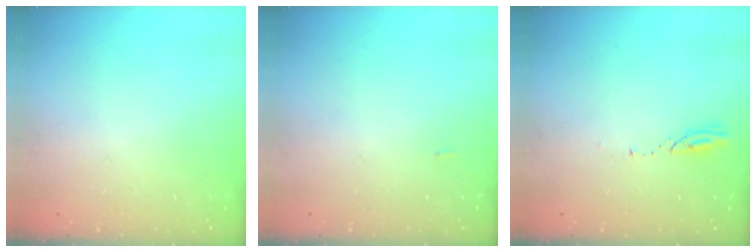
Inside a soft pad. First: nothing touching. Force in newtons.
{"total": 12.5, "press": 4.6, "slide": 11.7}
{"total": 3.3, "press": 3.3, "slide": 0.3}